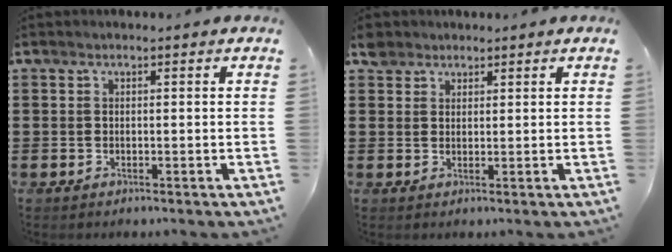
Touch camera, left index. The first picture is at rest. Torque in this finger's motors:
{"motor_torque": [0.07, -0.05, 0.00, -0.01]}